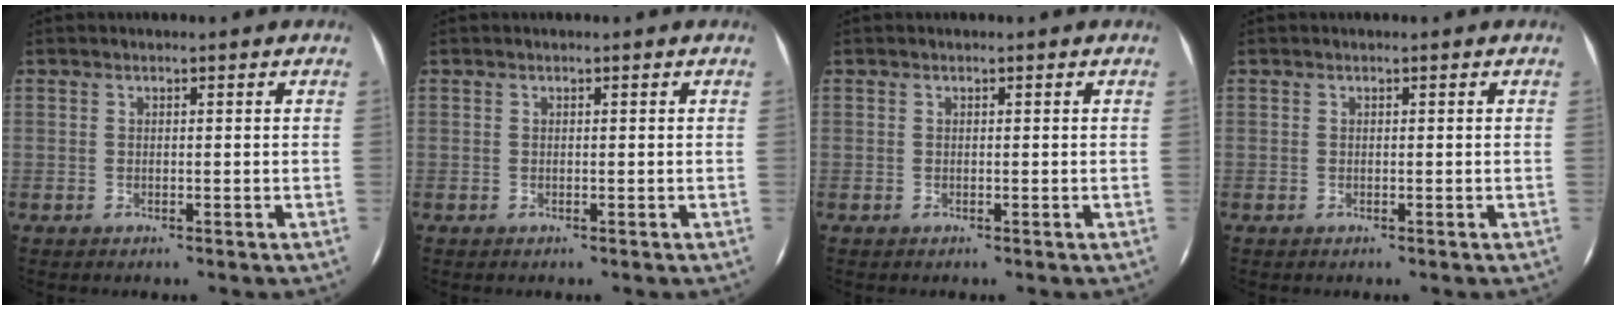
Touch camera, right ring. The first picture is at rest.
{"total": 0.0}
{"total": 0.0}
{"total": 0.0}